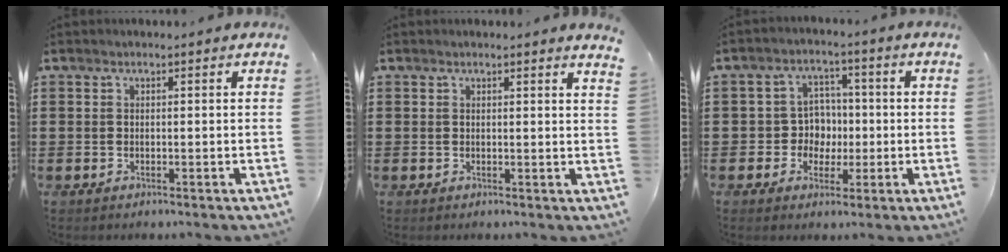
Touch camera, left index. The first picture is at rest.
{"total": 1.0, "force": [0.9, -0.2, 0.4], "torque": [-0.011, -0.002, 0.018]}
{"total": 5.5, "force": [-0.4, 5.2, 1.5], "torque": [-0.050, 0.017, -0.008]}